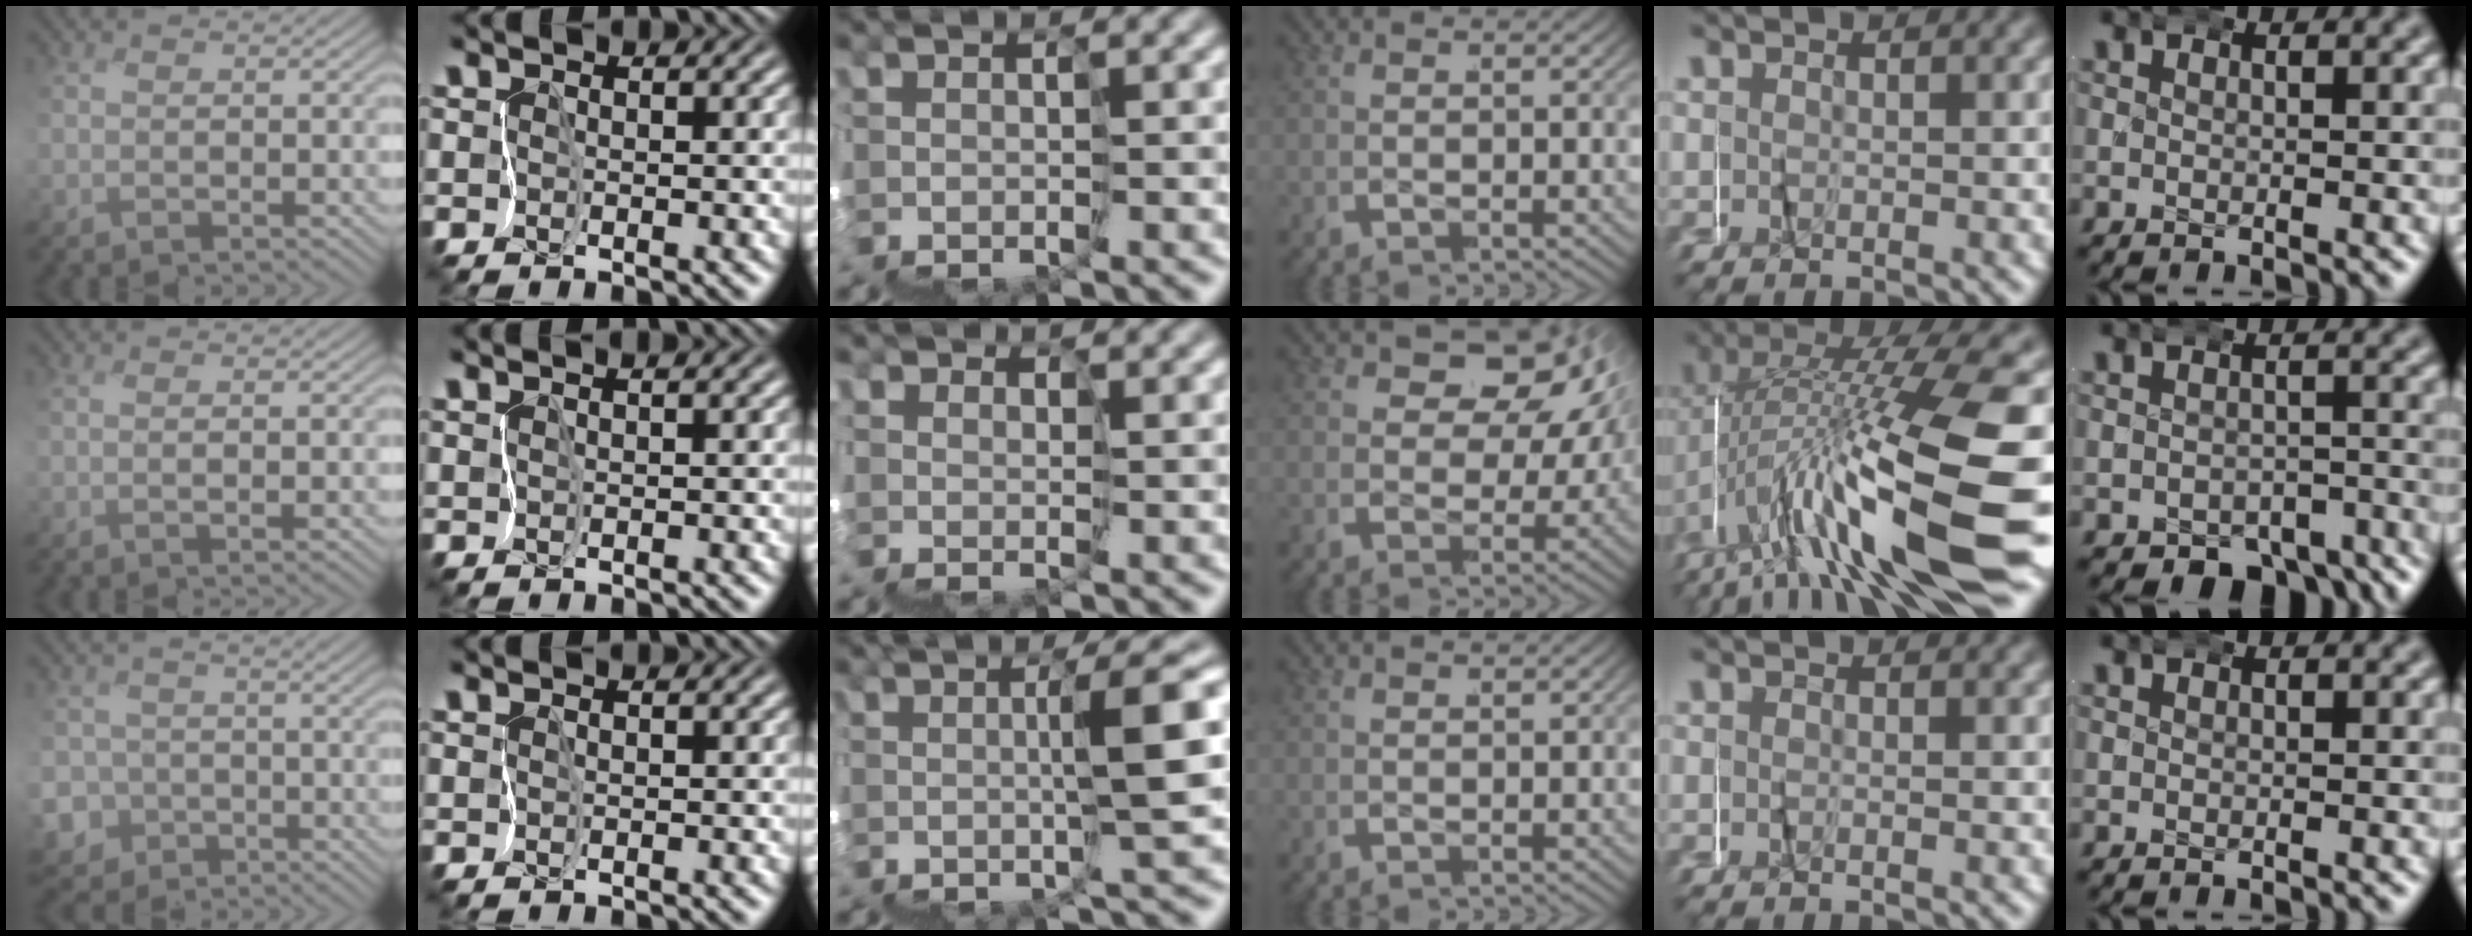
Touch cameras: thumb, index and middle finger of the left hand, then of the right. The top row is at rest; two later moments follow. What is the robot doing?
{"motion": "wrap", "object": "masking tape"}